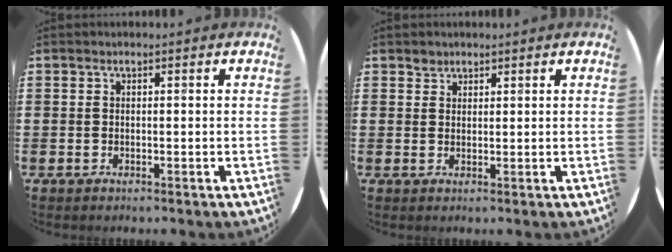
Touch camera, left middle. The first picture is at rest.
{"total": 1.4, "force": [1.2, 0.6, -0.1], "torque": [0.008, -0.003, 0.024]}